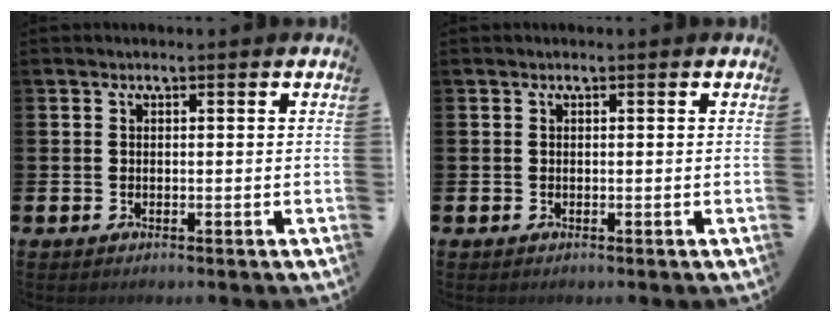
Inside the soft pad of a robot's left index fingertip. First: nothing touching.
{"total": 0.0}